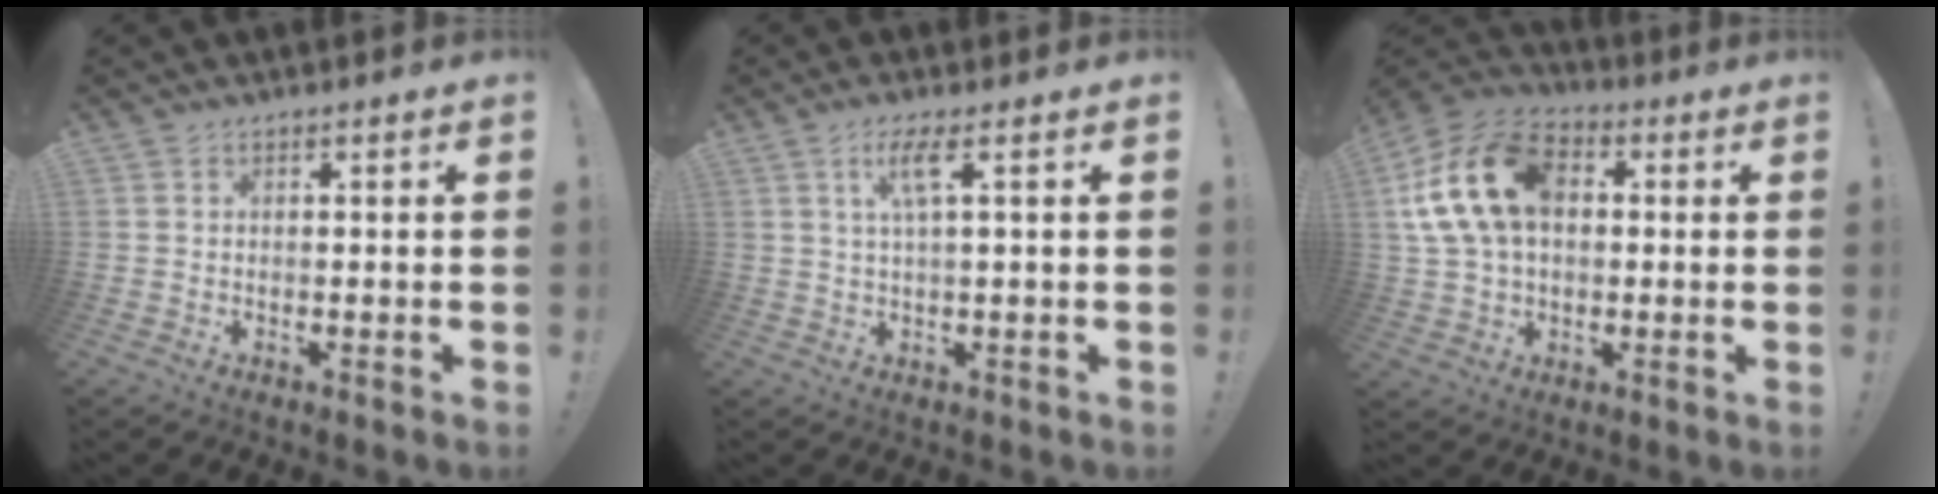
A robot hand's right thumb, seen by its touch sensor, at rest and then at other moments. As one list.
[{"total": 5.7, "force": [2.0, 0.4, 5.3], "torque": [-0.099, 0.001, 0.028]}, {"total": 19.0, "force": [4.0, 13.1, 13.1], "torque": [-0.230, 0.007, 0.080]}]